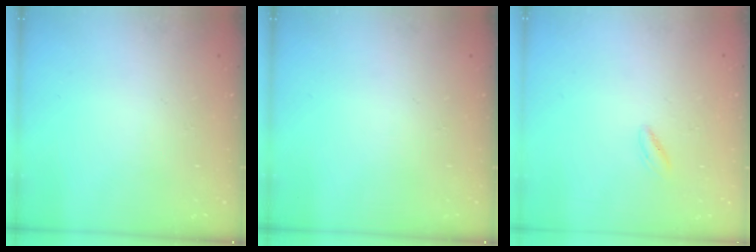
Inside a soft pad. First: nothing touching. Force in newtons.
{"total": 0.0}
{"total": 1.1, "press": 0.9, "slide": 0.7}